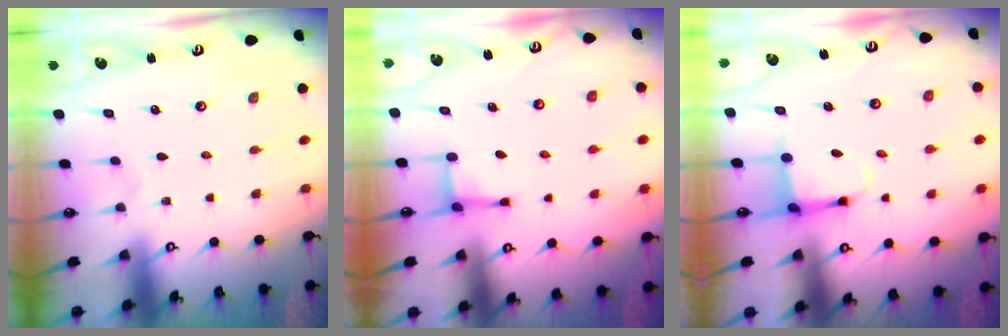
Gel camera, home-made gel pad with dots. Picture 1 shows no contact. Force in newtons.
{"total": 3.4, "press": 3.4, "slide": 0.5}
{"total": 3.8, "press": 3.6, "slide": 1.3}